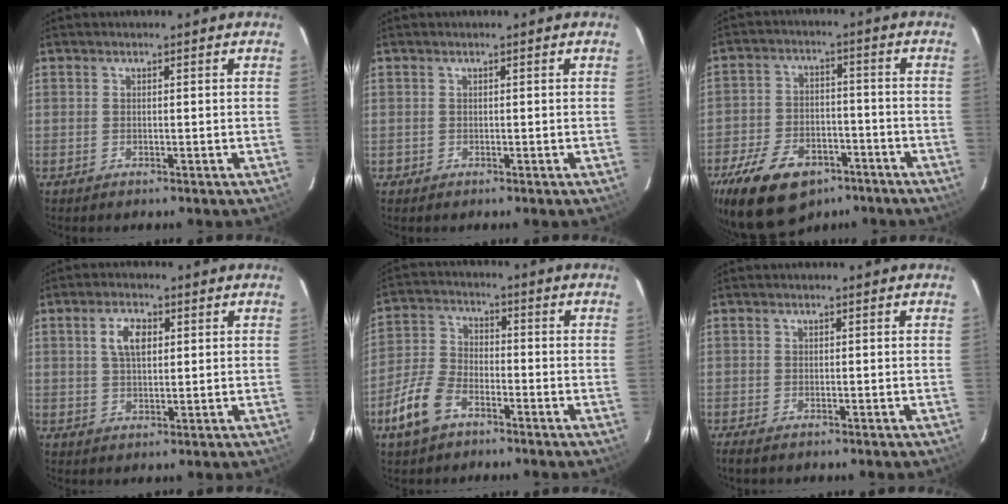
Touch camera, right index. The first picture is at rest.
{"total": 0.9, "force": [-0.2, 0.9, -0.1], "torque": [0.001, 0.004, -0.001]}
{"total": 19.1, "force": [-11.9, 11.2, 9.9], "torque": [-0.228, -0.005, -0.183]}
{"total": 4.9, "force": [1.6, 2.6, 3.8], "torque": [-0.070, 0.009, 0.032]}
{"total": 9.6, "force": [-5.7, 5.2, 5.7], "torque": [-0.136, 0.007, -0.113]}
{"total": 2.0, "force": [-1.5, 0.7, 1.1], "torque": [-0.024, -0.009, -0.026]}